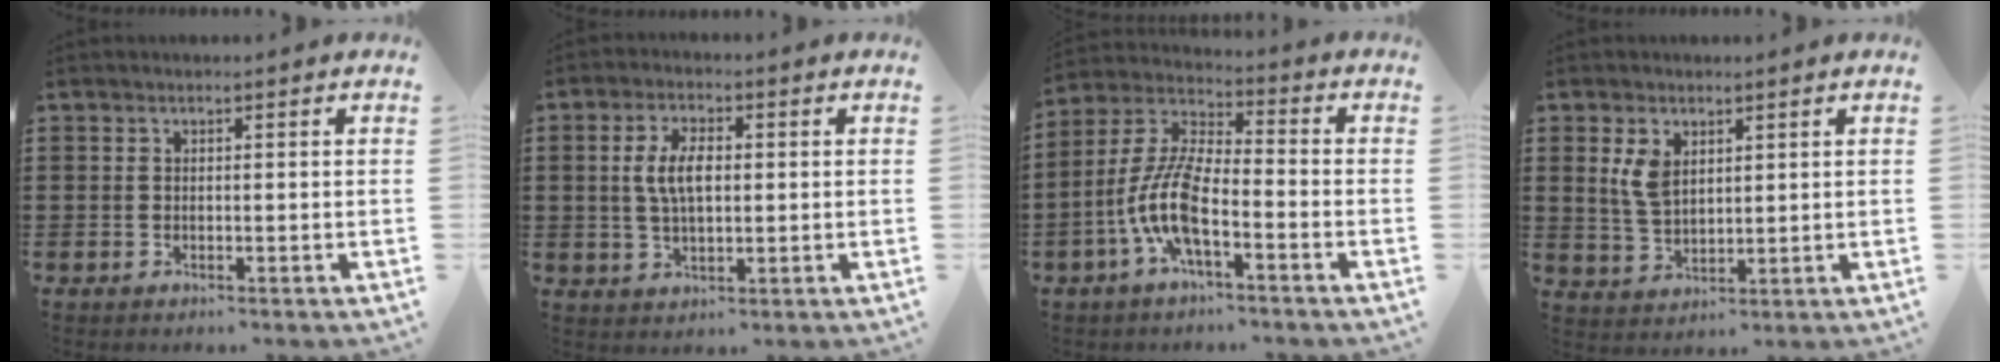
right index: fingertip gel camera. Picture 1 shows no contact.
{"total": 5.9, "force": [0.5, 2.7, 5.2], "torque": [-0.112, 0.008, 0.005]}
{"total": 9.7, "force": [-4.0, 2.9, 8.3], "torque": [-0.202, -0.010, -0.083]}
{"total": 4.4, "force": [1.9, 2.7, 2.9], "torque": [-0.073, 0.006, 0.032]}